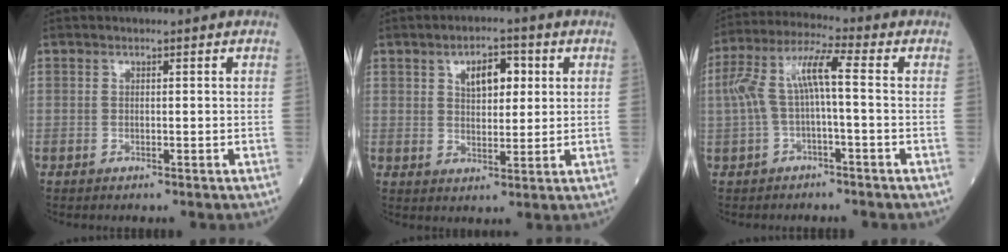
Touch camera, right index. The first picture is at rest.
{"total": 5.8, "force": [2.1, 2.8, 4.6], "torque": [-0.073, 0.009, 0.035]}
{"total": 8.2, "force": [-0.1, 1.5, 8.1], "torque": [-0.172, 0.042, -0.001]}